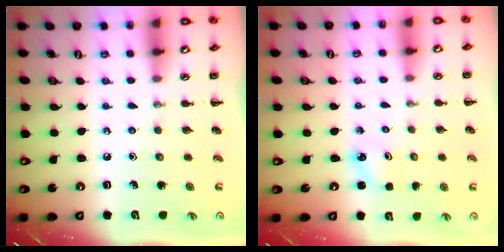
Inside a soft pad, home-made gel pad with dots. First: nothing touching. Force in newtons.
{"total": 1.8, "press": 1.7, "slide": 0.5}